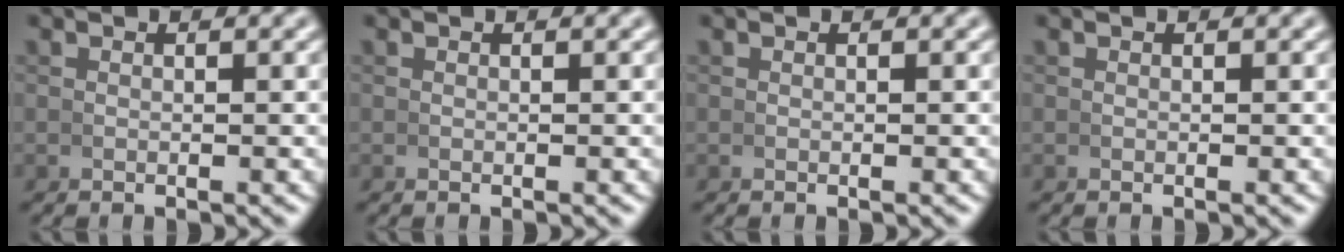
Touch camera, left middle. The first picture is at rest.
{"total": 0.0}
{"total": 0.0}
{"total": 0.0}